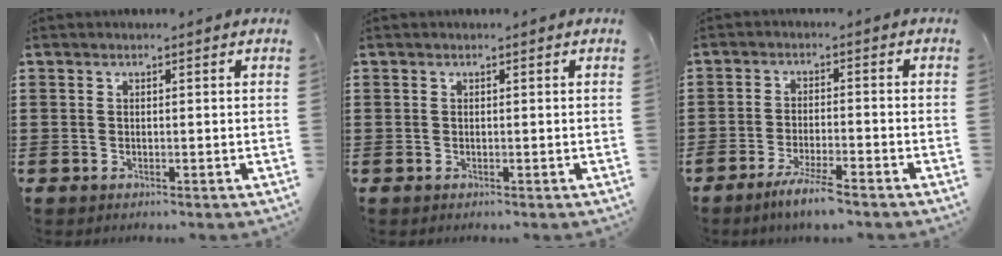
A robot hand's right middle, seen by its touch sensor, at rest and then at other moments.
{"total": 0.0}
{"total": 4.3, "force": [-3.5, 0.0, 2.6], "torque": [-0.054, -0.008, -0.065]}